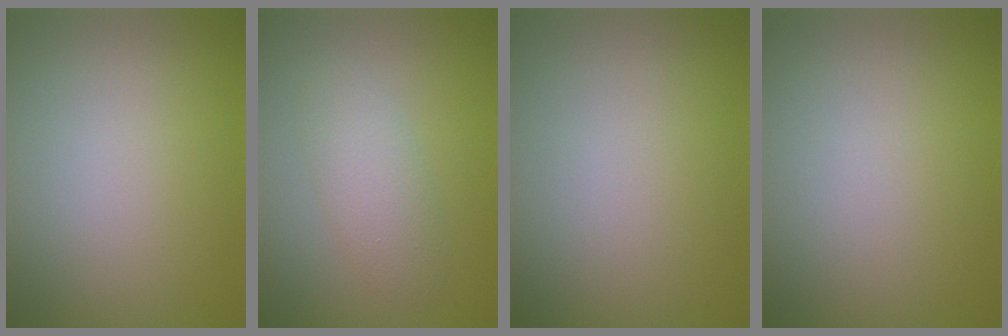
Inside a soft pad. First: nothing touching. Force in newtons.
{"total": 2.6, "press": 2.6, "slide": 0.0}
{"total": 0.0}
{"total": 0.0}